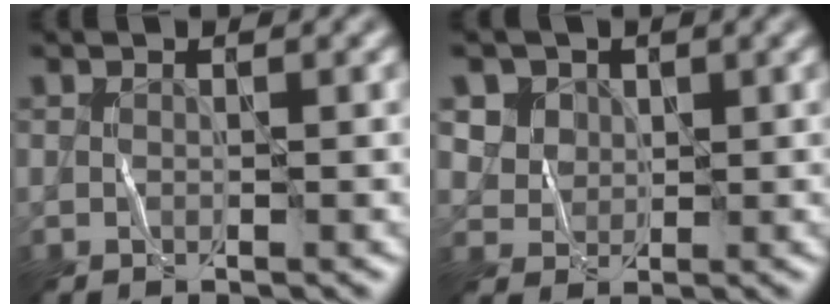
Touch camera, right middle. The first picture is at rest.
{"total": 5.3, "force": [2.6, 4.2, 1.9], "torque": [-0.049, 0.005, 0.046]}